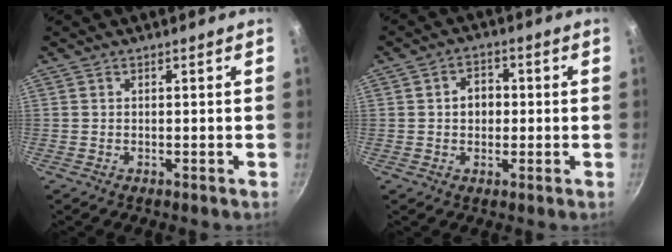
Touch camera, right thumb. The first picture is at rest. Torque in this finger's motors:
{"motor_torque": [-0.51, 0.53, 0.37, 0.52, 0.11]}